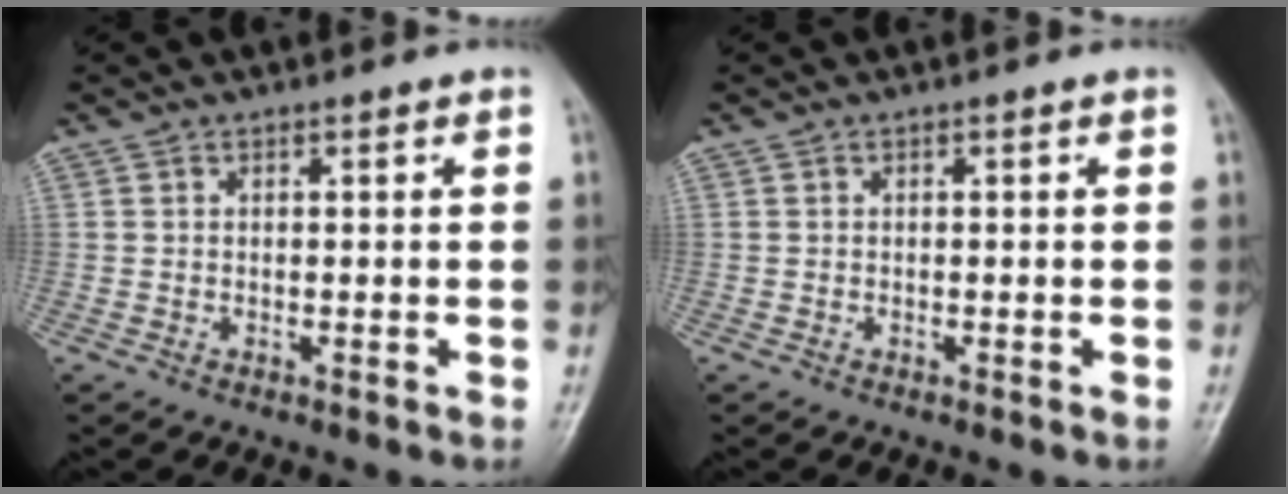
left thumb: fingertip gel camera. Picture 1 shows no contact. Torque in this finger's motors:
{"motor_torque": [0.00, 0.00, 0.00, 0.00, 0.00]}